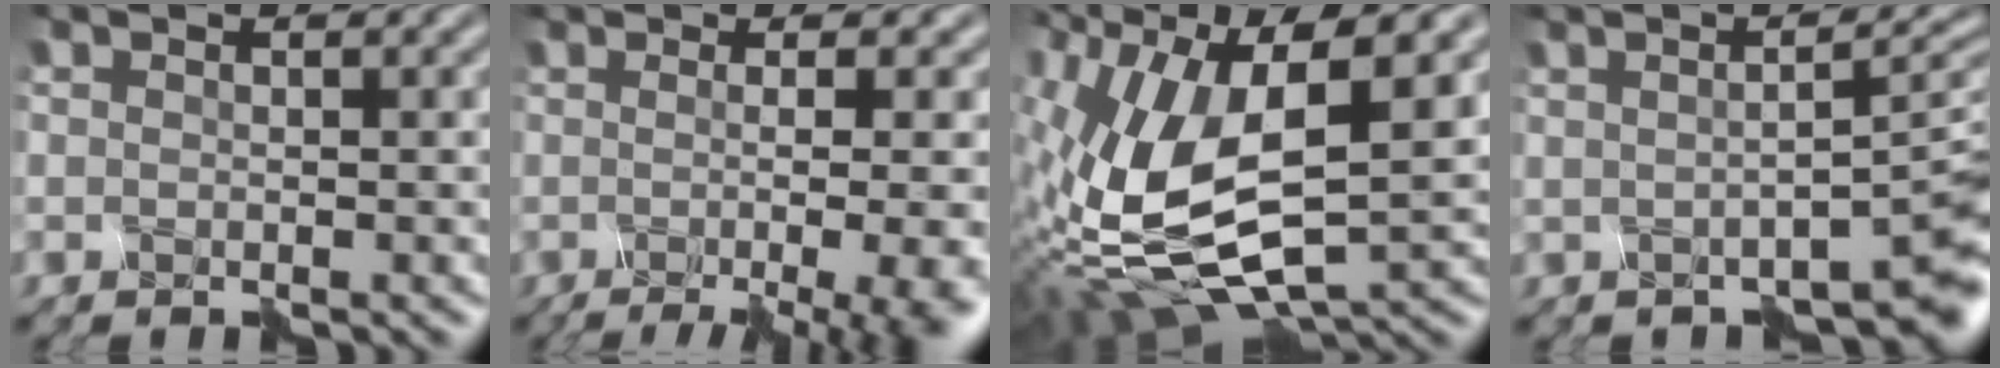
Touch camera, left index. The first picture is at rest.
{"total": 11.3, "force": [-1.8, 3.7, 10.5], "torque": [-0.073, 0.014, -0.010]}
{"total": 13.7, "force": [1.0, 5.6, 12.5], "torque": [-0.253, -0.016, 0.033]}
{"total": 5.7, "force": [-1.9, 0.9, 5.3], "torque": [-0.042, -0.001, -0.020]}